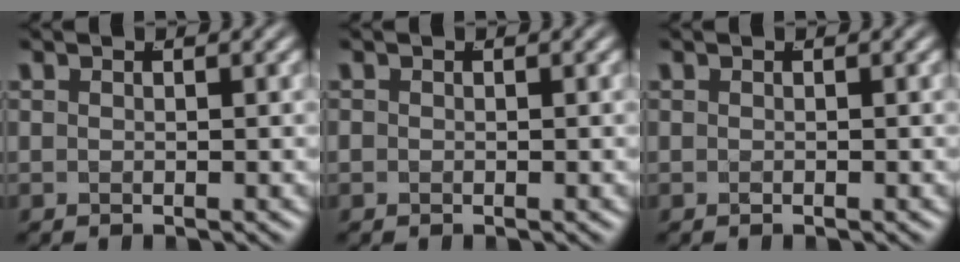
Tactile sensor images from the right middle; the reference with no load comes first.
{"total": 0.7, "force": [-0.3, 0.7, 0.2], "torque": [-0.010, -0.006, -0.003]}
{"total": 0.0}